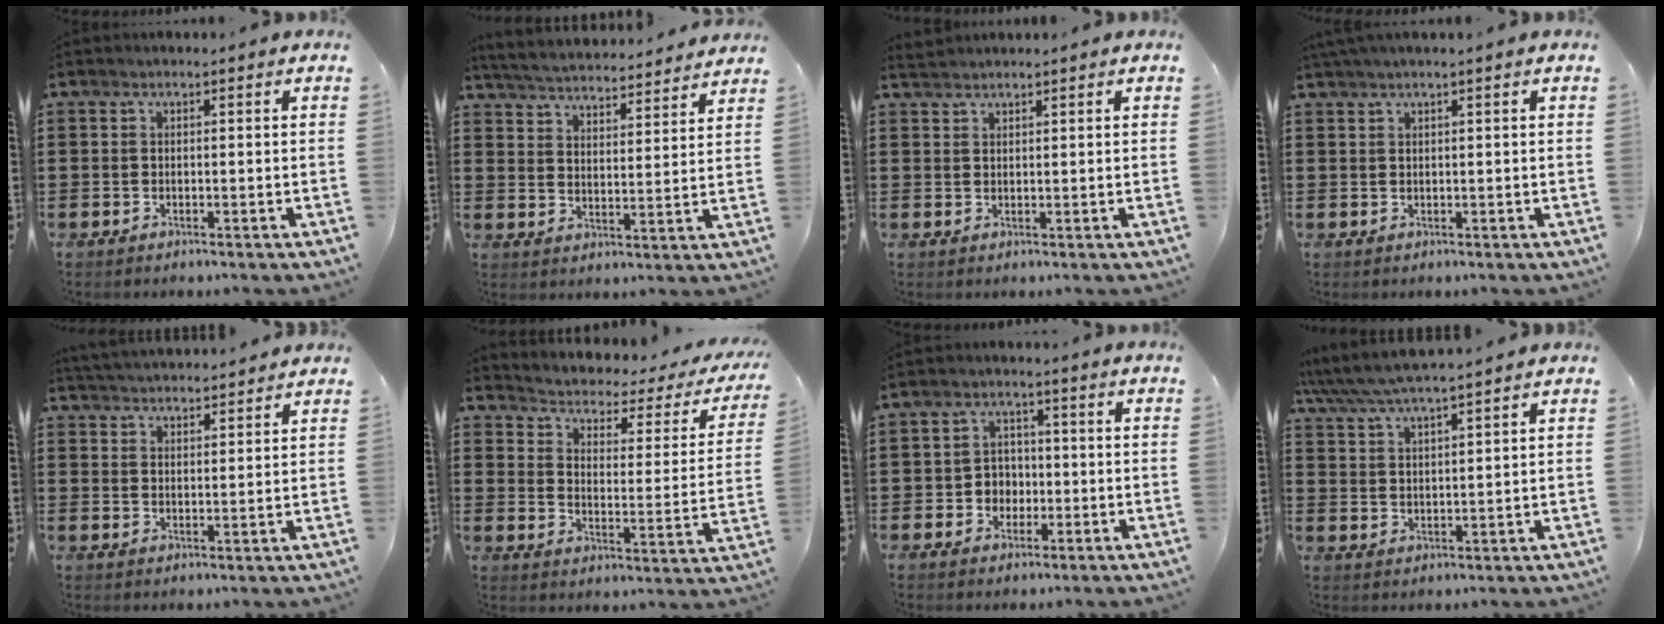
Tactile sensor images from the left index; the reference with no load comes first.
{"total": 4.3, "force": [4.2, -0.2, 0.2], "torque": [-0.028, -0.032, 0.070]}
{"total": 1.4, "force": [1.4, 0.1, 0.2], "torque": [-0.007, 0.002, 0.028]}
{"total": 1.3, "force": [0.9, -0.3, 0.9], "torque": [-0.017, -0.001, 0.017]}
{"total": 3.5, "force": [3.5, 0.0, -0.1], "torque": [-0.011, -0.014, 0.064]}
{"total": 1.7, "force": [1.2, 0.8, 0.8], "torque": [-0.030, -0.019, 0.007]}
{"total": 3.7, "force": [-0.9, 3.4, 1.3], "torque": [-0.036, 0.007, -0.022]}
{"total": 4.9, "force": [4.6, 0.1, 1.9], "torque": [-0.052, -0.019, 0.079]}